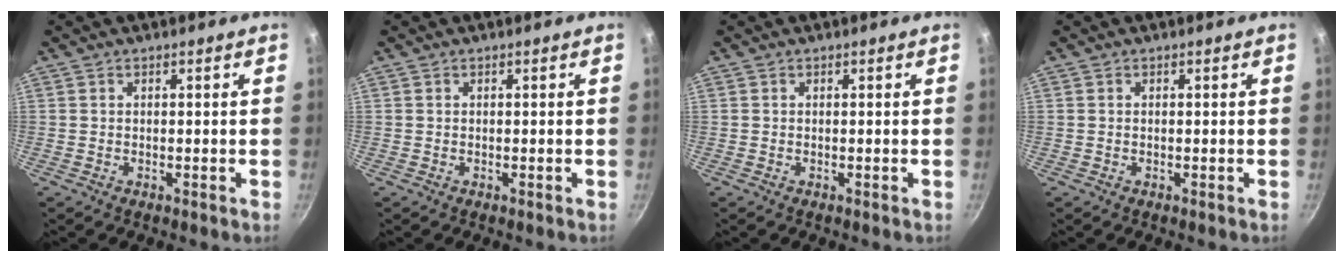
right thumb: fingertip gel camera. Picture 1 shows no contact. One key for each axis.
{"total": 0.0}
{"total": 0.0}
{"total": 0.0}